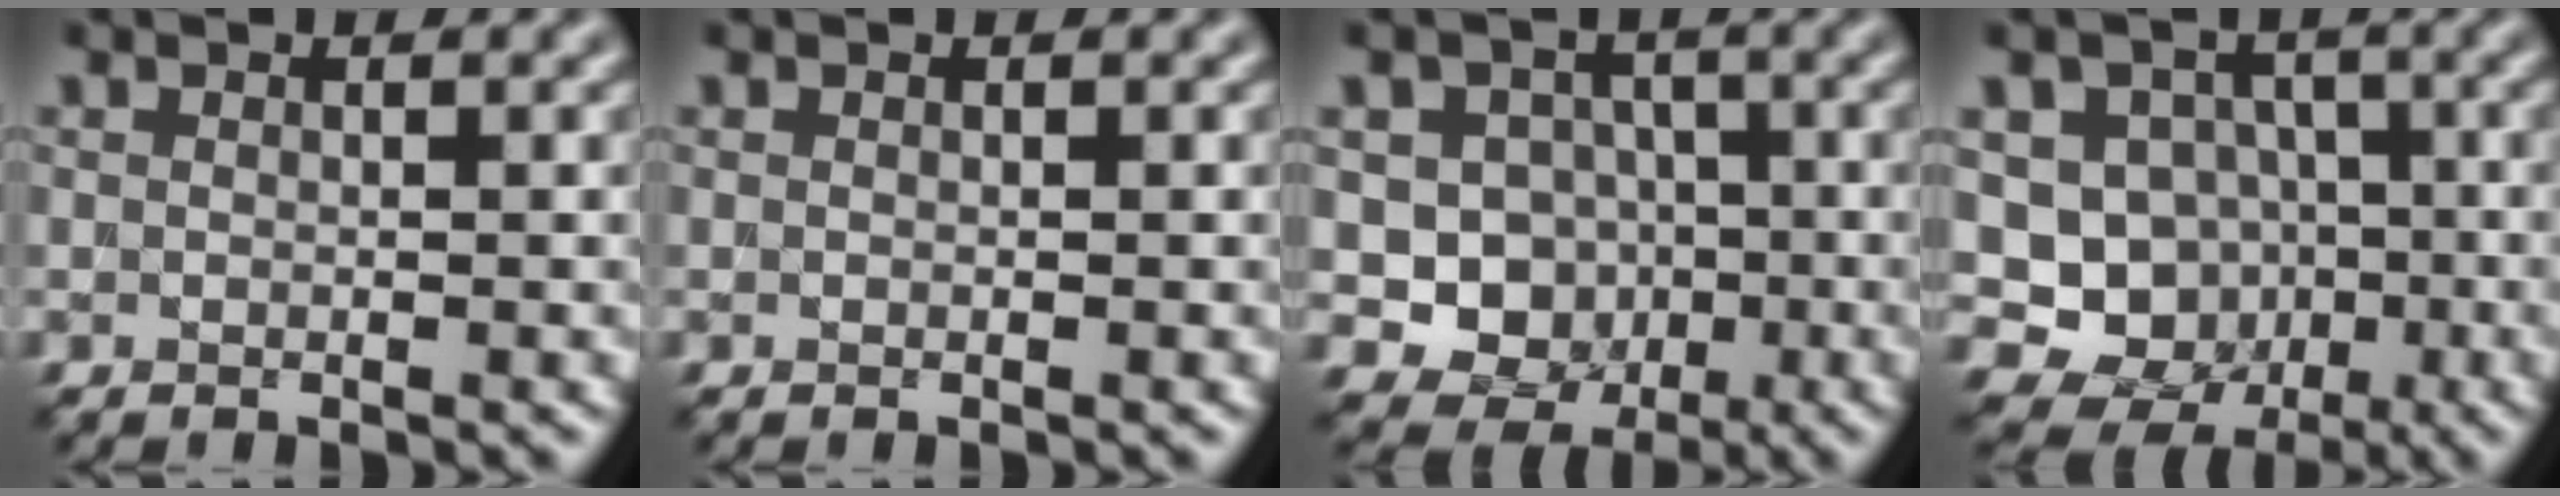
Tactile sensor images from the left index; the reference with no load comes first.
{"total": 0.0}
{"total": 7.4, "force": [-1.3, 6.8, 2.5], "torque": [-0.023, 0.003, -0.041]}
{"total": 9.0, "force": [-1.6, 8.4, 2.8], "torque": [-0.039, 0.012, -0.041]}